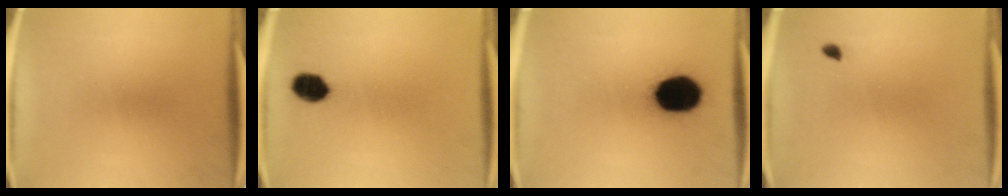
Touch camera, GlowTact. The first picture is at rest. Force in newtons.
{"total": 5.6}
{"total": 16.7}
{"total": 0.9}